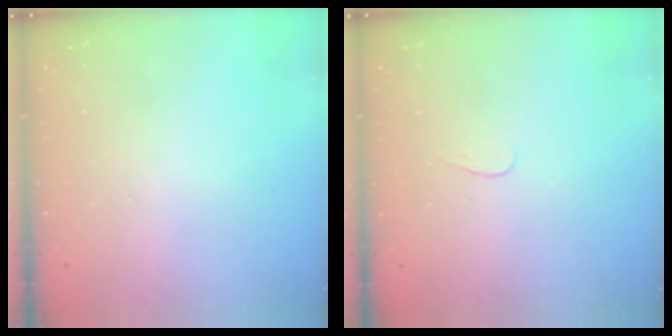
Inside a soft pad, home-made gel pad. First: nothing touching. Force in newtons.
{"total": 2.8, "press": 2.7, "slide": 0.3}